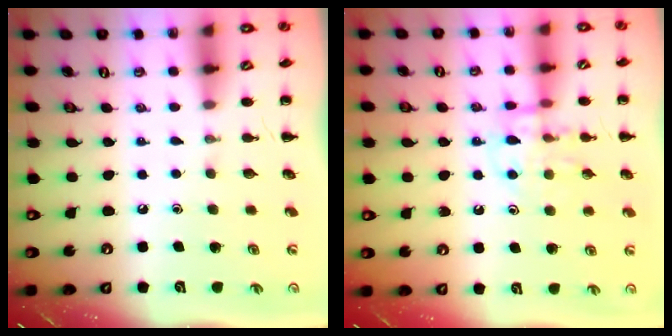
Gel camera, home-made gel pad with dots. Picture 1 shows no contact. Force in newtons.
{"total": 12.7, "press": 12.6, "slide": 0.8}